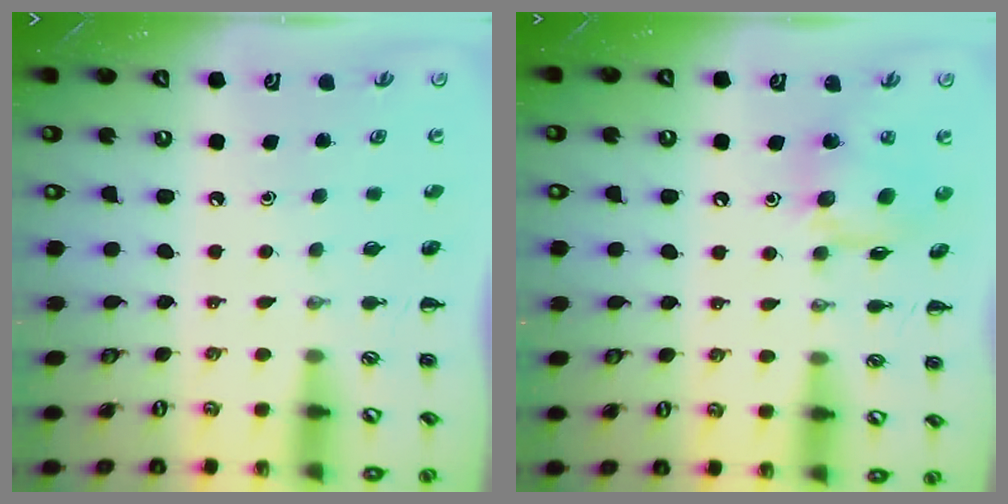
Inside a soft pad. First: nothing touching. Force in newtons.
{"total": 12.5, "press": 12.4, "slide": 1.7}